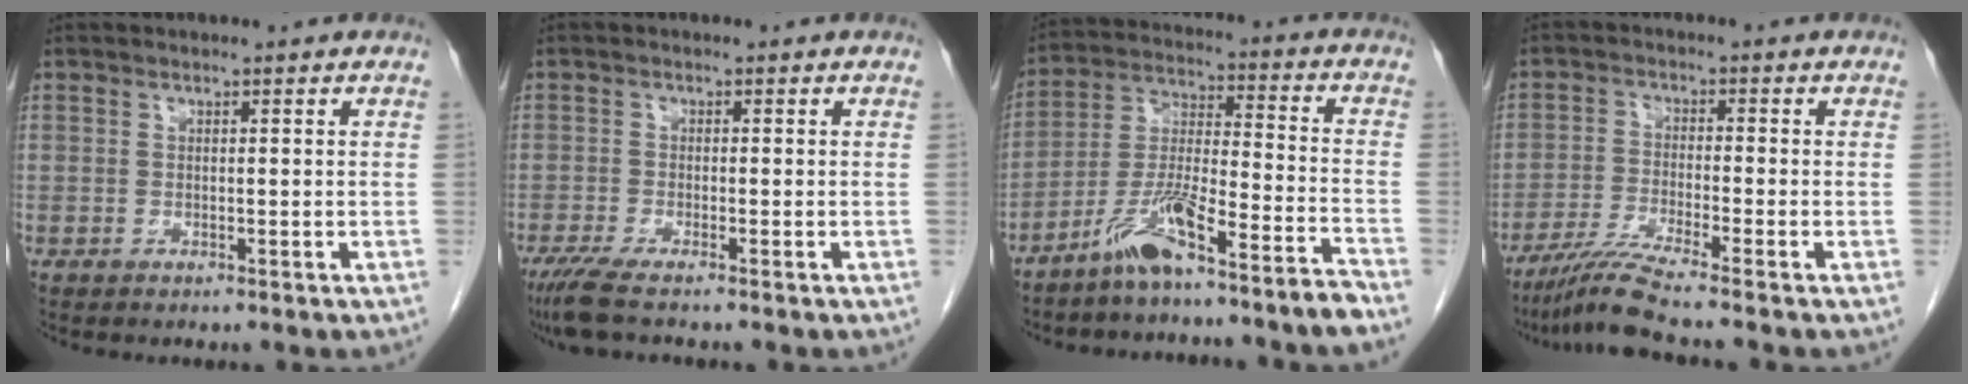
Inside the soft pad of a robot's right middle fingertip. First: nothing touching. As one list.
[{"total": 4.6, "force": [-3.5, 0.0, 2.9], "torque": [-0.054, -0.012, -0.067]}, {"total": 11.0, "force": [-8.4, -0.7, 7.0], "torque": [-0.136, 0.006, -0.152]}, {"total": 6.2, "force": [-5.1, -1.7, 3.0], "torque": [-0.063, -0.030, -0.104]}]